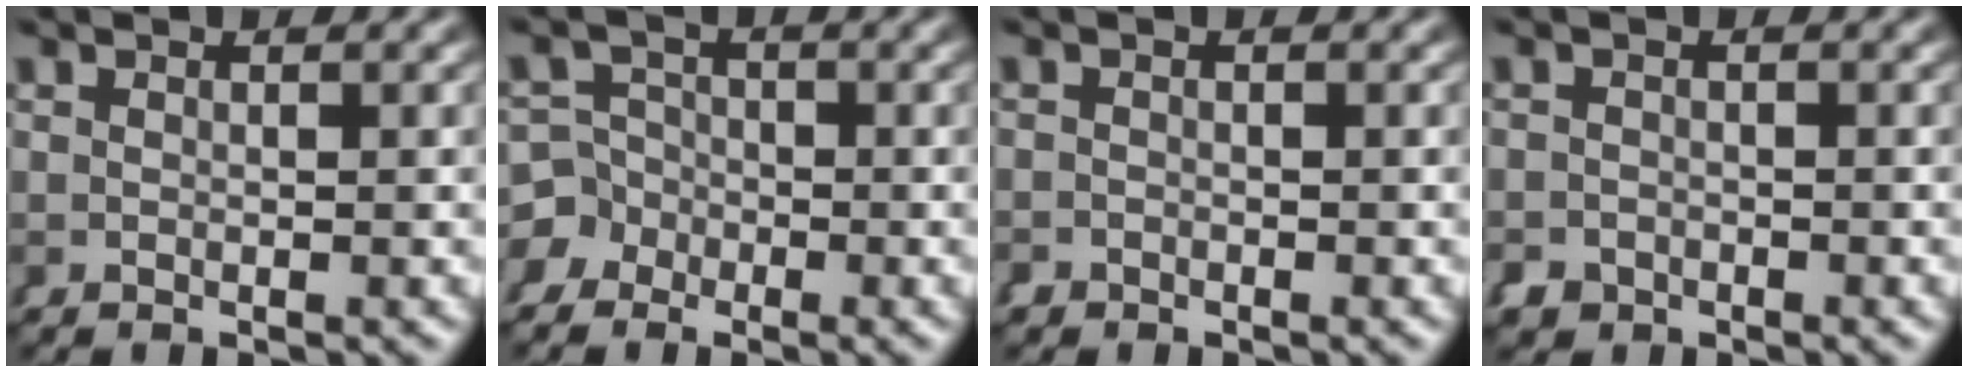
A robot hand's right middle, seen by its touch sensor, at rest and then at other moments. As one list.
[{"total": 6.2, "force": [-2.7, 5.5, 1.1], "torque": [-0.018, -0.024, -0.045]}, {"total": 1.1, "force": [-1.0, 0.2, -0.3], "torque": [0.011, -0.013, -0.013]}, {"total": 2.4, "force": [-1.9, 1.4, 0.0], "torque": [0.008, -0.021, -0.025]}]